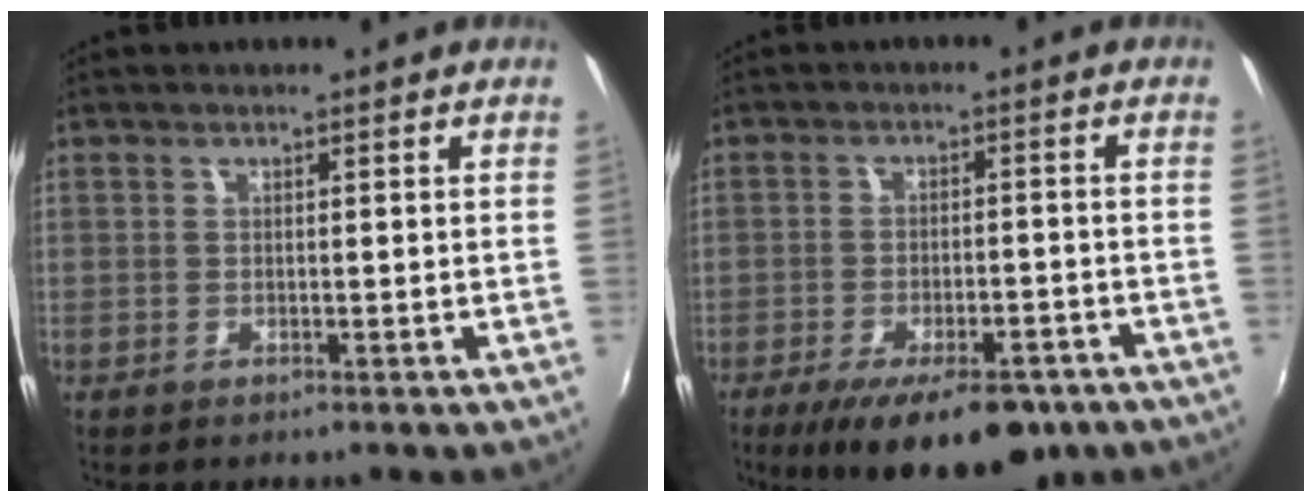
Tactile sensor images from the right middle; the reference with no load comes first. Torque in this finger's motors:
{"motor_torque": [1.33, -0.81, 0.28, 0.11]}